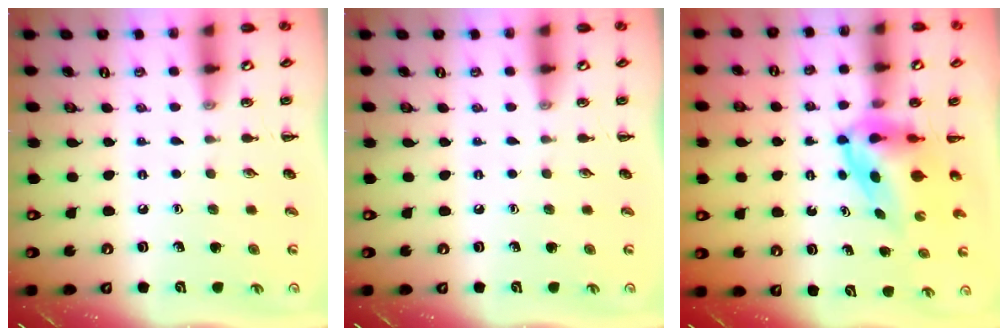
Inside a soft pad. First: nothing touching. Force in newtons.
{"total": 0.0}
{"total": 4.3, "press": 4.2, "slide": 1.1}